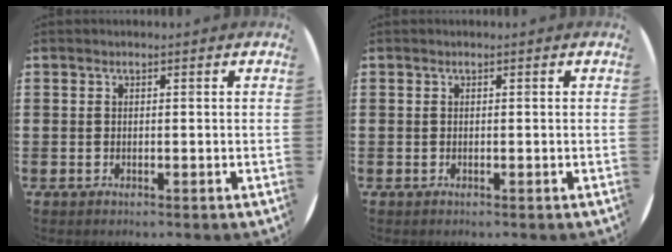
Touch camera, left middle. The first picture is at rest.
{"total": 0.0}